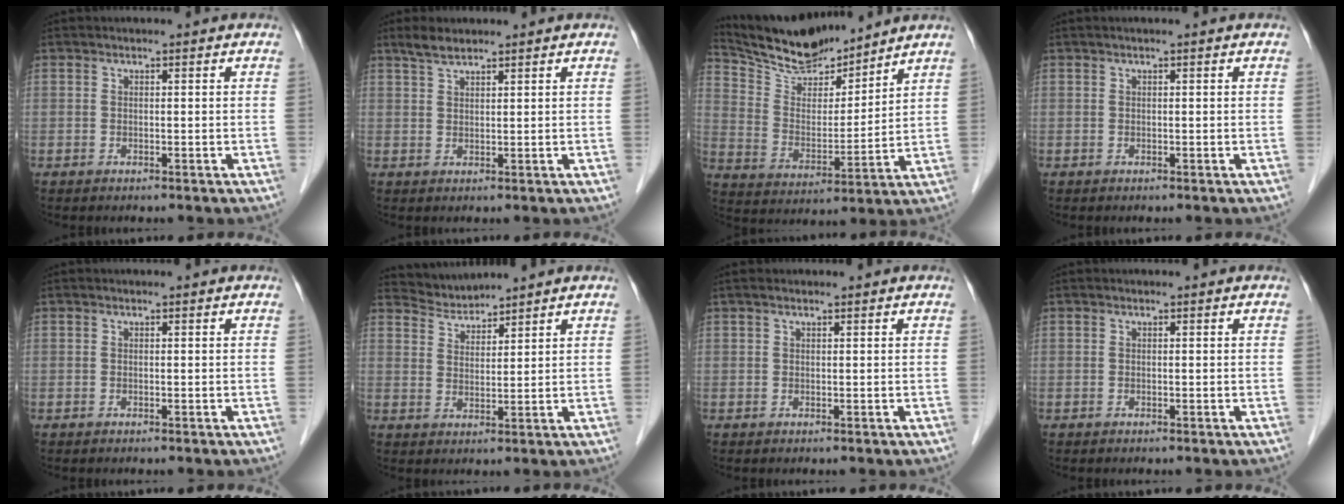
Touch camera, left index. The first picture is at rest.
{"total": 2.6, "force": [2.2, 0.6, 1.2], "torque": [-0.029, 0.010, 0.043]}
{"total": 12.6, "force": [11.9, 2.0, 3.8], "torque": [-0.077, 0.006, 0.224]}
{"total": 0.0}
{"total": 0.0}
{"total": 3.7, "force": [3.6, 0.0, -0.8], "torque": [0.011, 0.008, 0.075]}
{"total": 1.0, "force": [0.8, 0.2, 0.6], "torque": [-0.015, 0.017, 0.015]}
{"total": 0.0}